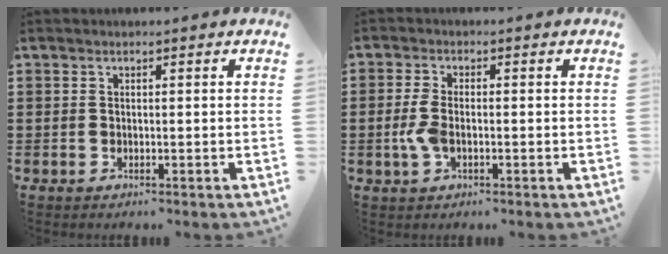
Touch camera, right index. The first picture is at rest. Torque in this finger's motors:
{"motor_torque": [0.83, -0.11, 0.13, 0.14]}